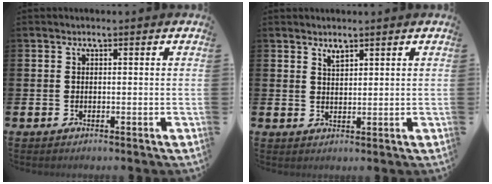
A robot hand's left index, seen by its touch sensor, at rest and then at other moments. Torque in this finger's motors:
{"motor_torque": [0.20, 0.11, -0.01, -0.01]}